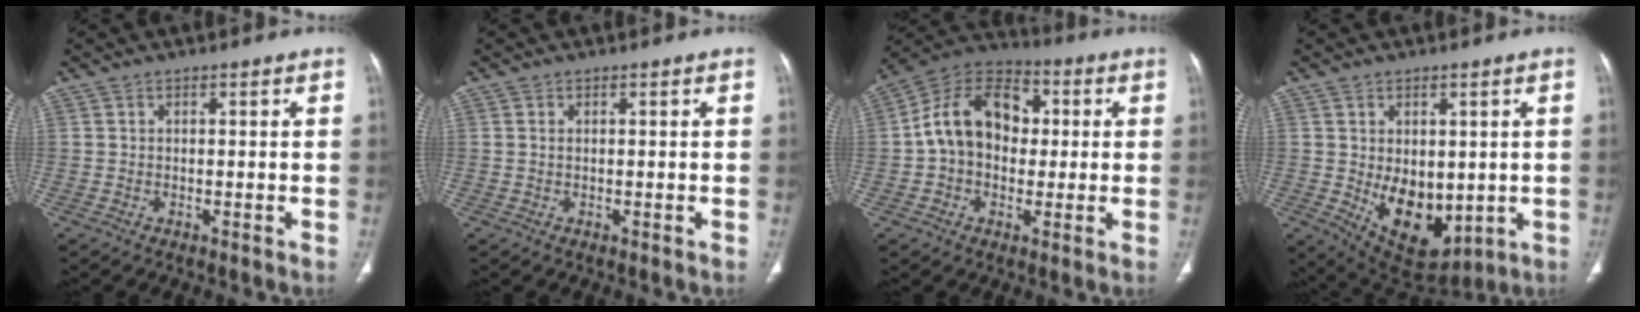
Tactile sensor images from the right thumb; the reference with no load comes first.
{"total": 0.6, "force": [0.1, 0.3, 0.4], "torque": [-0.015, 0.004, 0.004]}
{"total": 14.9, "force": [1.0, 11.1, 9.9], "torque": [-0.140, 0.033, 0.006]}
{"total": 12.9, "force": [-1.2, 8.3, 9.9], "torque": [-0.114, -0.022, 0.014]}